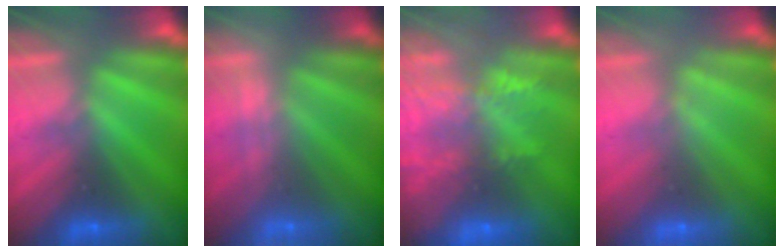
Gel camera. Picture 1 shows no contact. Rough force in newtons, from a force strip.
{"total": 2.0}
{"total": 5.7}
{"total": 1.9}